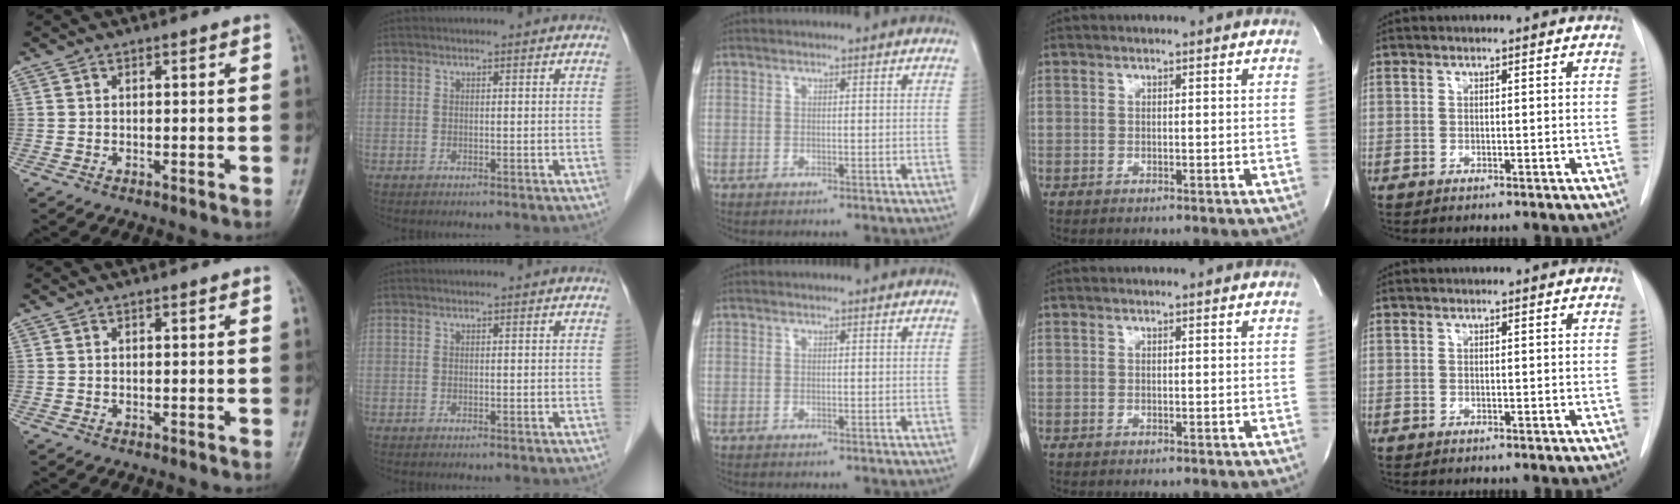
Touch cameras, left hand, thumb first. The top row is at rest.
{}